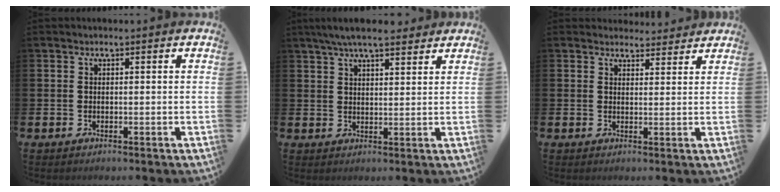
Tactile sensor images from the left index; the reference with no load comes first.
{"total": 5.7, "force": [5.1, 1.0, 2.3], "torque": [-0.056, -0.014, 0.092]}
{"total": 3.0, "force": [2.9, 0.8, -0.1], "torque": [0.006, -0.016, 0.051]}